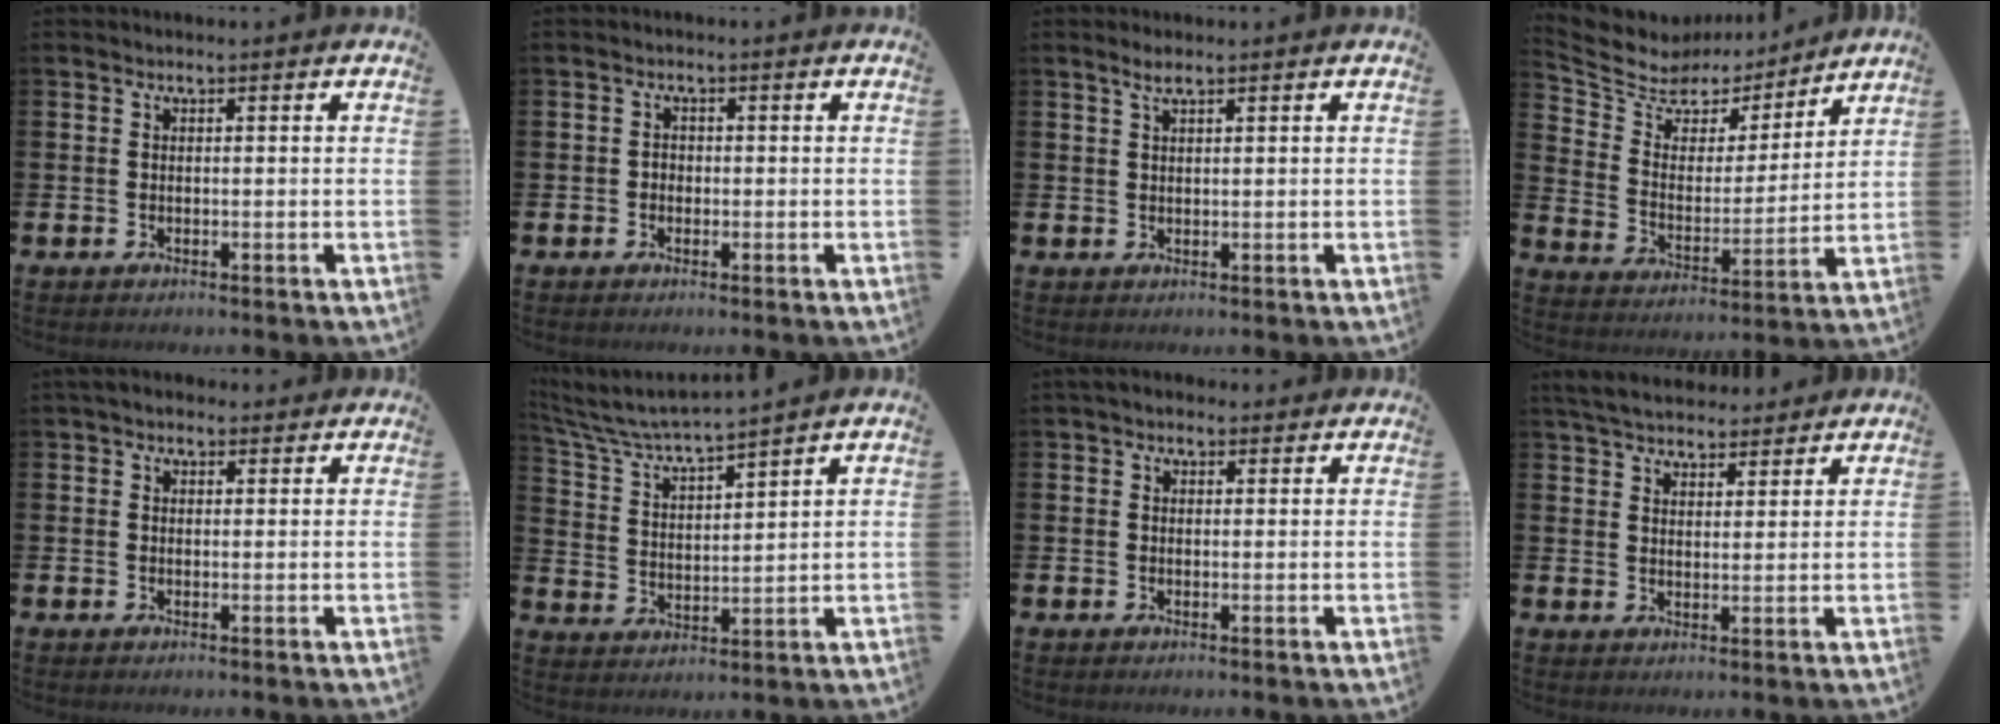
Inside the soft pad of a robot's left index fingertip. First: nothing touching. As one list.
[{"total": 1.2, "force": [-0.4, 1.0, 0.3], "torque": [0.001, 0.003, -0.013]}, {"total": 1.8, "force": [1.3, 0.3, 1.1], "torque": [-0.015, 0.001, 0.020]}, {"total": 6.8, "force": [6.0, 3.2, 0.5], "torque": [-0.053, -0.049, 0.102]}, {"total": 1.8, "force": [1.3, 1.2, 0.6], "torque": [0.007, 0.000, 0.019]}, {"total": 5.6, "force": [5.4, 0.0, 1.4], "torque": [-0.053, -0.041, 0.090]}, {"total": 1.6, "force": [1.0, 1.0, 0.6], "torque": [0.009, 0.002, 0.014]}, {"total": 5.0, "force": [4.8, 1.3, 0.7], "torque": [-0.031, -0.018, 0.088]}]